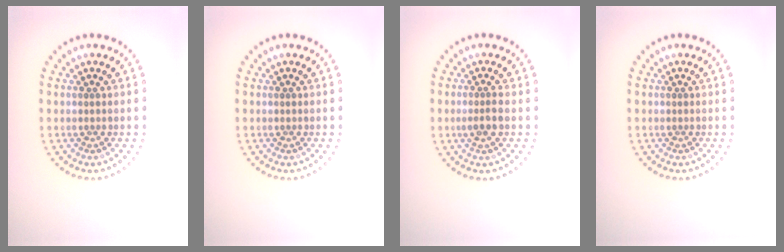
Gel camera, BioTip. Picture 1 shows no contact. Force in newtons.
{"total": 0.0}
{"total": 1.7, "press": 1.5, "slide": 0.9}
{"total": 0.0}